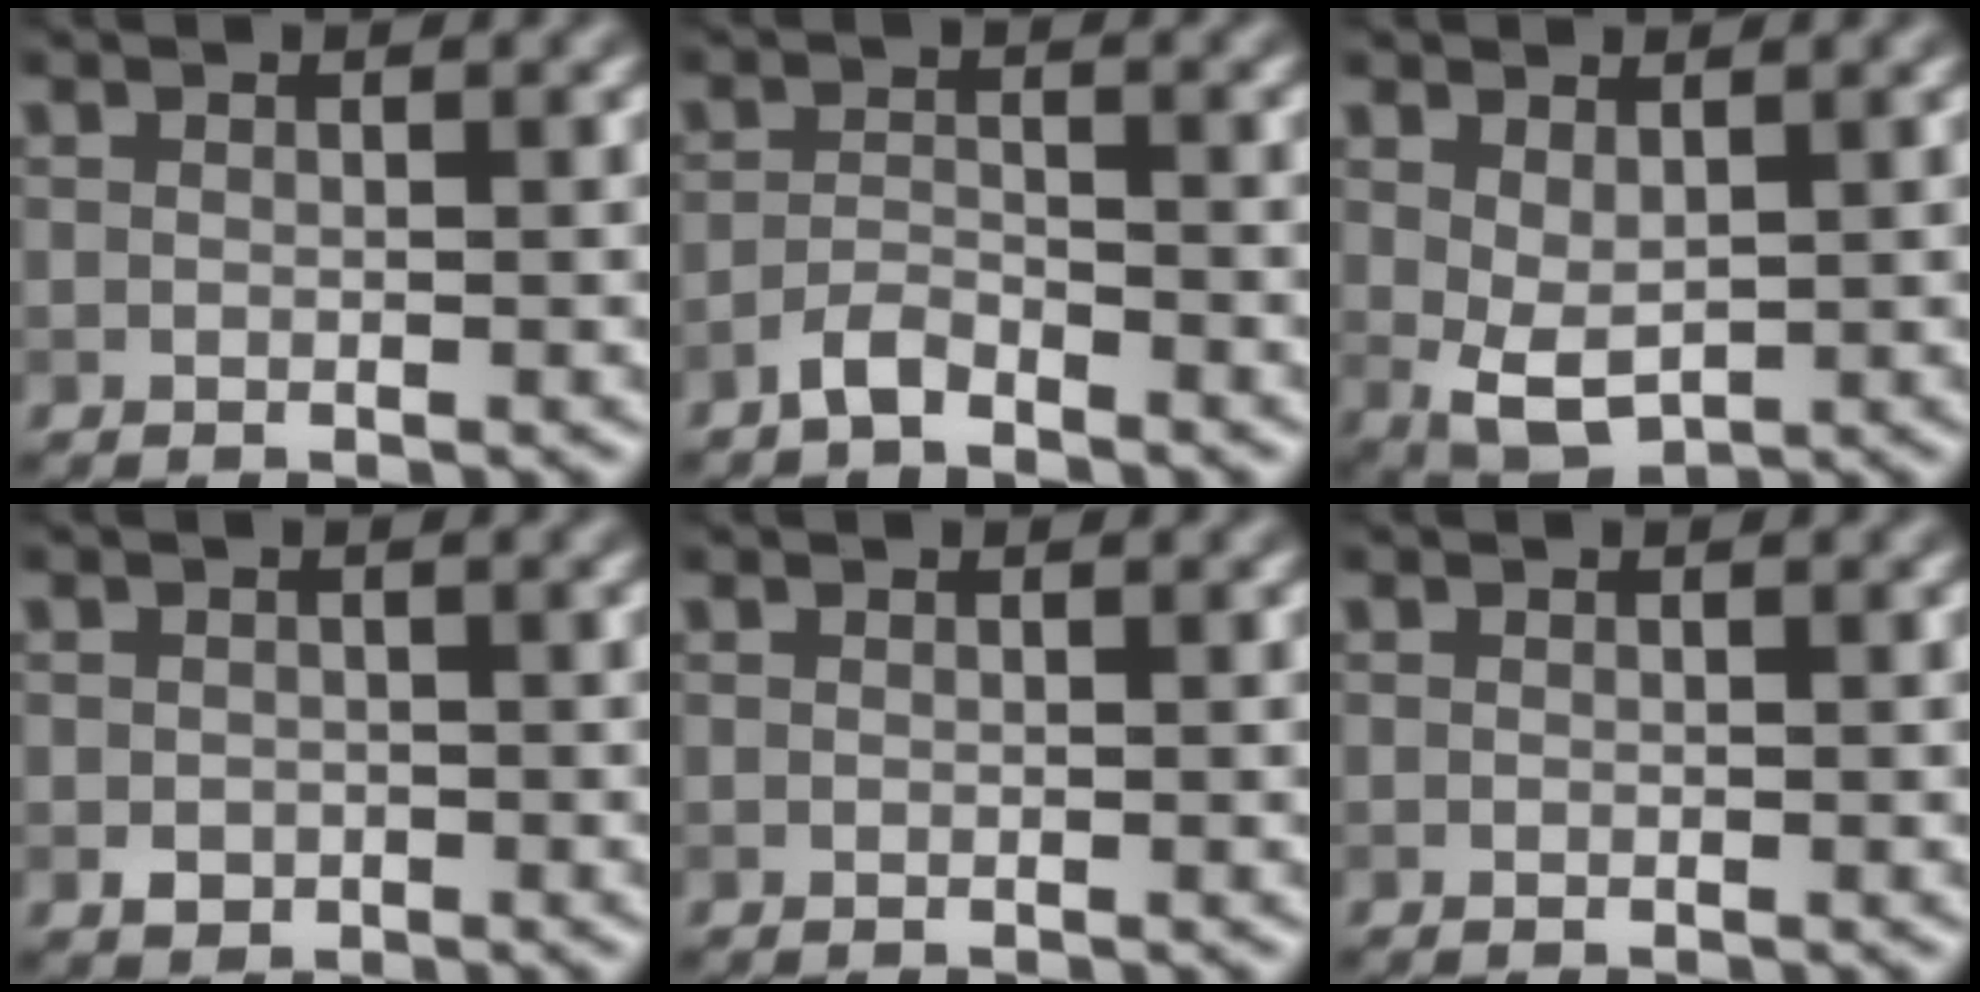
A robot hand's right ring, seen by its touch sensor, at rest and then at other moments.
{"total": 2.1, "force": [-1.8, 0.5, 0.9], "torque": [-0.021, 0.006, -0.040]}
{"total": 3.7, "force": [0.8, 2.2, 2.8], "torque": [-0.060, -0.005, 0.020]}
{"total": 1.3, "force": [-0.4, 1.1, 0.5], "torque": [-0.003, -0.003, -0.010]}
{"total": 0.0}
{"total": 0.0}